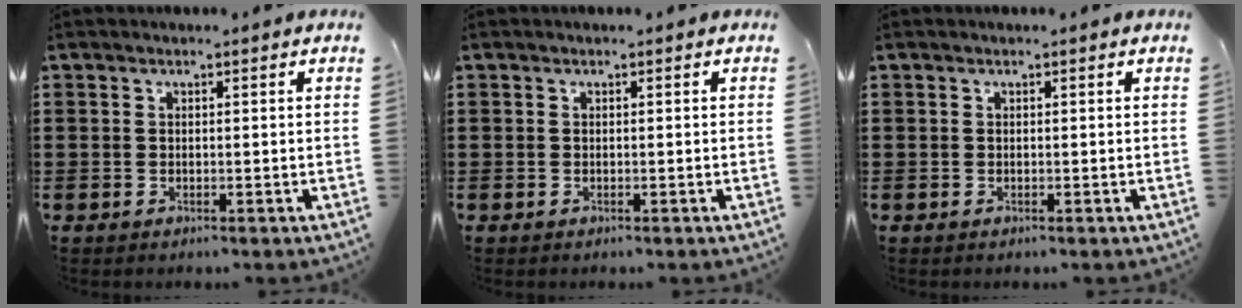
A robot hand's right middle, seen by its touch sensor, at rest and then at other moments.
{"total": 0.0}
{"total": 0.0}